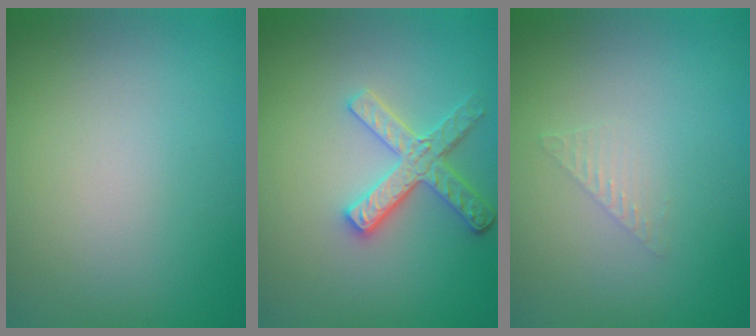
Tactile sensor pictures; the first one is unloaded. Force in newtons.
{"total": 3.7, "press": 3.2, "slide": 1.7}
{"total": 1.0, "press": 1.0, "slide": 0.0}